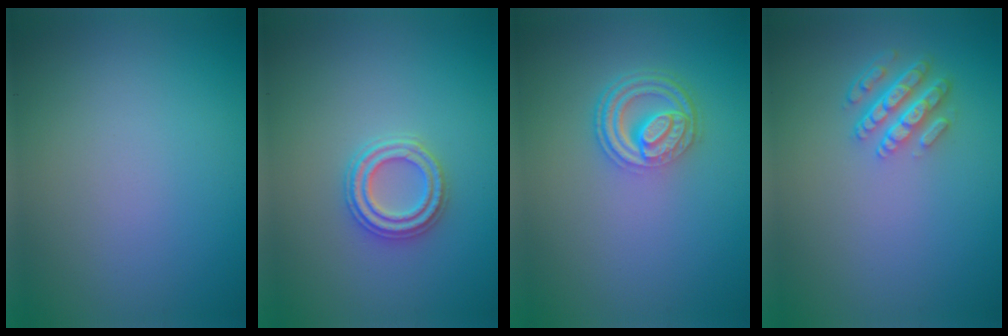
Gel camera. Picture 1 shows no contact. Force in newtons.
{"total": 2.7, "press": 2.5, "slide": 0.9}
{"total": 4.5, "press": 3.3, "slide": 3.0}
{"total": 4.3, "press": 3.2, "slide": 2.8}